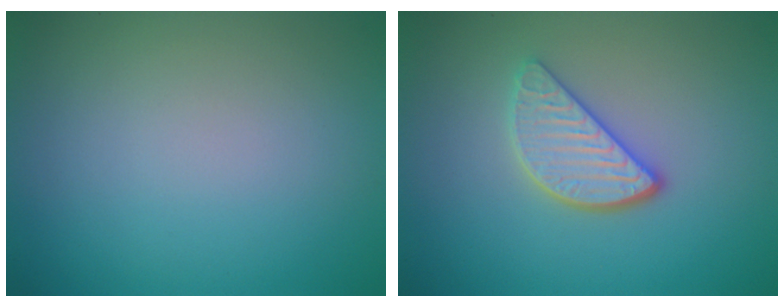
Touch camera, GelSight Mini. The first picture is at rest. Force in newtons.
{"total": 3.5, "press": 2.9, "slide": 1.9}